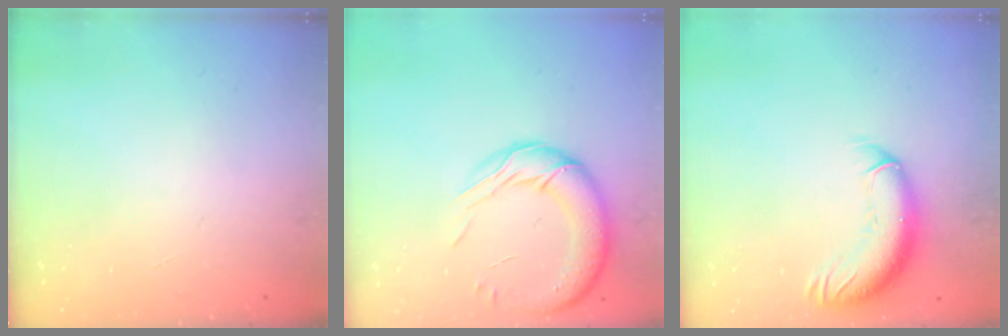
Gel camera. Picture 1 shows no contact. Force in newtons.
{"total": 16.4, "press": 15.8, "slide": 4.5}
{"total": 11.7, "press": 11.4, "slide": 2.8}